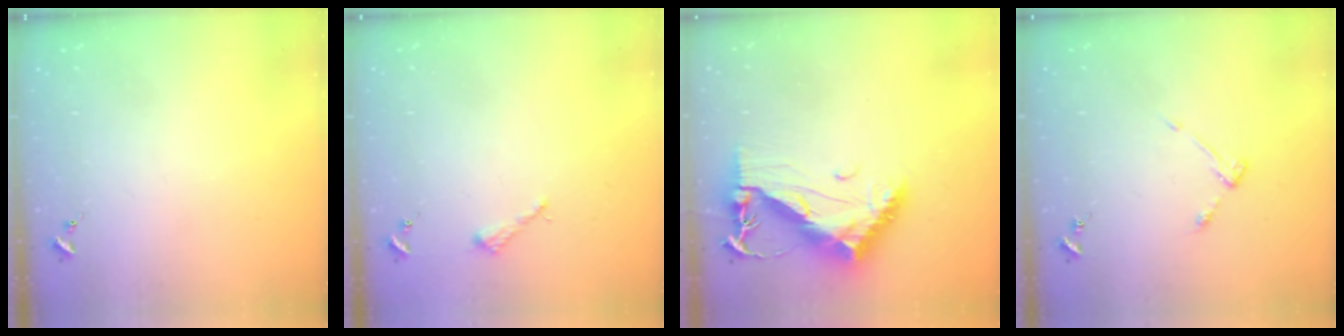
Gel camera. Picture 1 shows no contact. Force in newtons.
{"total": 2.6, "press": 2.6, "slide": 0.3}
{"total": 13.2, "press": 13.2, "slide": 1.2}
{"total": 3.6, "press": 3.6, "slide": 0.5}